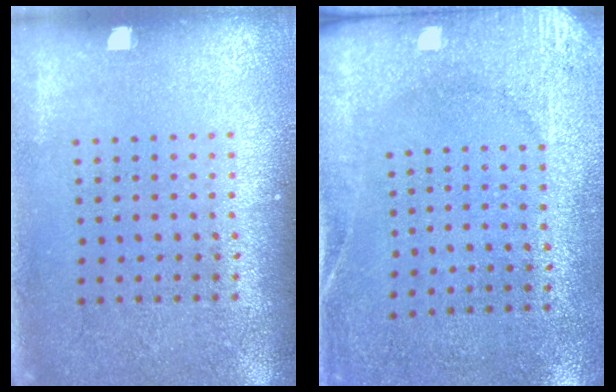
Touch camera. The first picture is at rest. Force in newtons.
{"total": 2.6, "press": 2.0, "slide": 1.6}